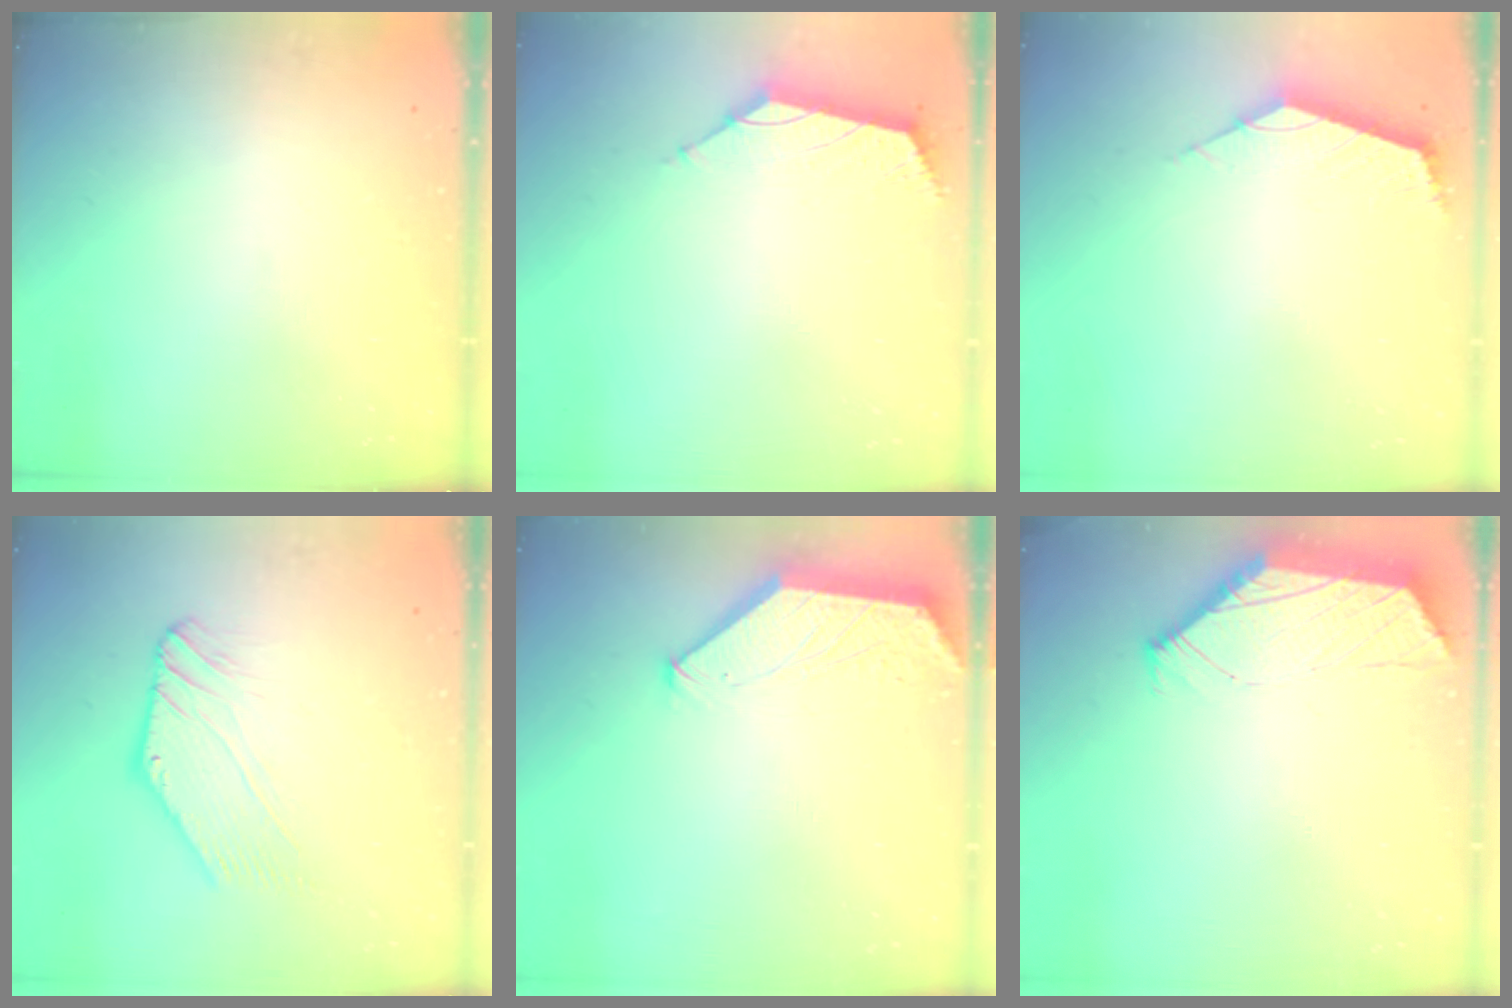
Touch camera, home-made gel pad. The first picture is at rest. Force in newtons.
{"total": 1.6, "press": 1.4, "slide": 0.7}
{"total": 2.4, "press": 2.3, "slide": 0.6}
{"total": 5.4, "press": 5.3, "slide": 0.9}
{"total": 1.6, "press": 1.5, "slide": 0.3}
{"total": 1.0, "press": 0.9, "slide": 0.5}